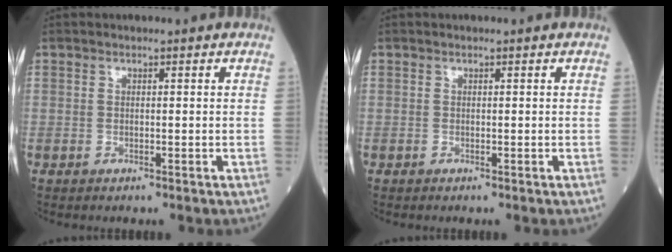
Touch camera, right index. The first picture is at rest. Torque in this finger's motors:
{"motor_torque": [0.02, 0.00, 0.01, 0.00]}